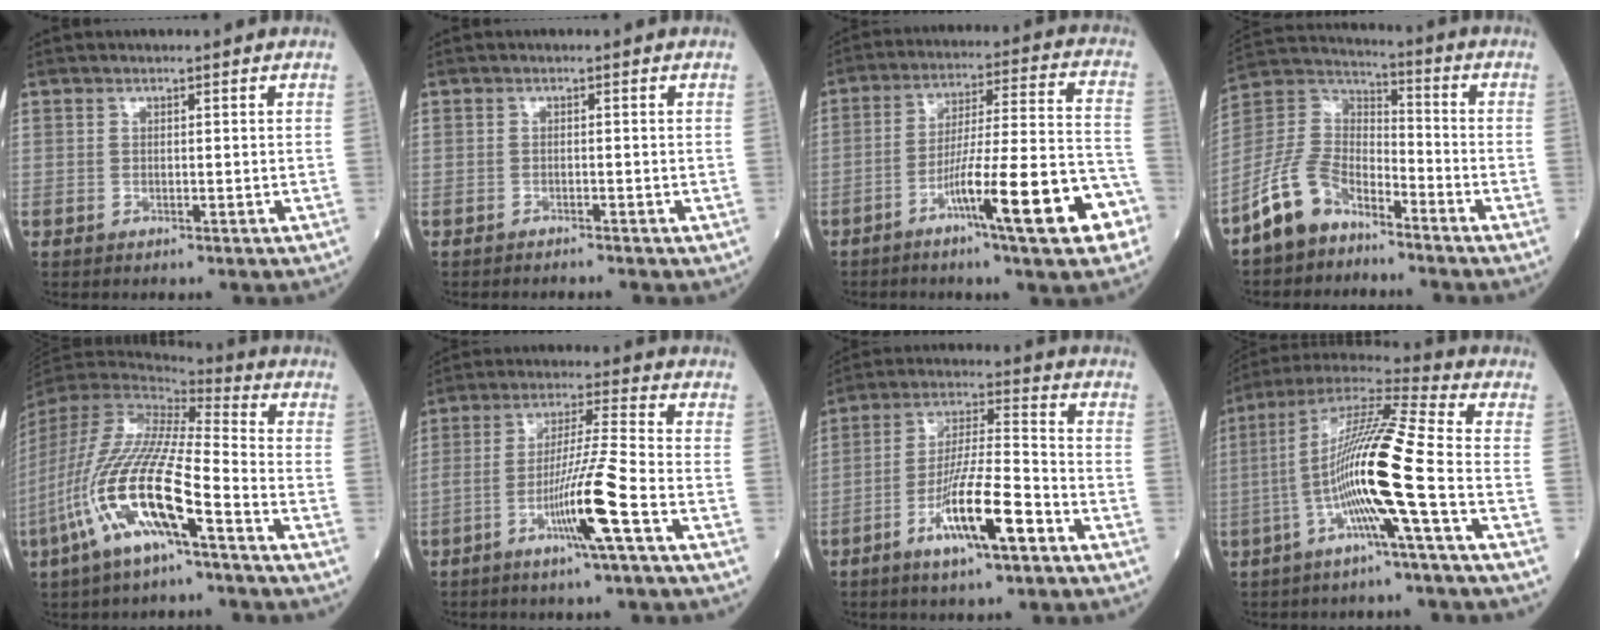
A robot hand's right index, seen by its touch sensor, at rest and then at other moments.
{"total": 1.5, "force": [-1.4, 0.1, 0.5], "torque": [-0.009, -0.002, -0.015]}
{"total": 16.0, "force": [-7.6, 0.9, 14.1], "torque": [-0.225, 0.007, -0.116]}
{"total": 10.2, "force": [-7.2, 5.3, 4.9], "torque": [-0.119, 0.019, -0.151]}
{"total": 18.8, "force": [-8.1, 2.9, 16.7], "torque": [-0.379, -0.028, -0.156]}
{"total": 10.4, "force": [-4.5, -1.4, 9.2], "torque": [-0.177, -0.003, -0.086]}
{"total": 12.4, "force": [-6.0, 1.4, 10.8], "torque": [-0.199, -0.008, -0.109]}
{"total": 15.9, "force": [-4.0, -1.0, 15.4], "torque": [-0.292, 0.009, -0.087]}